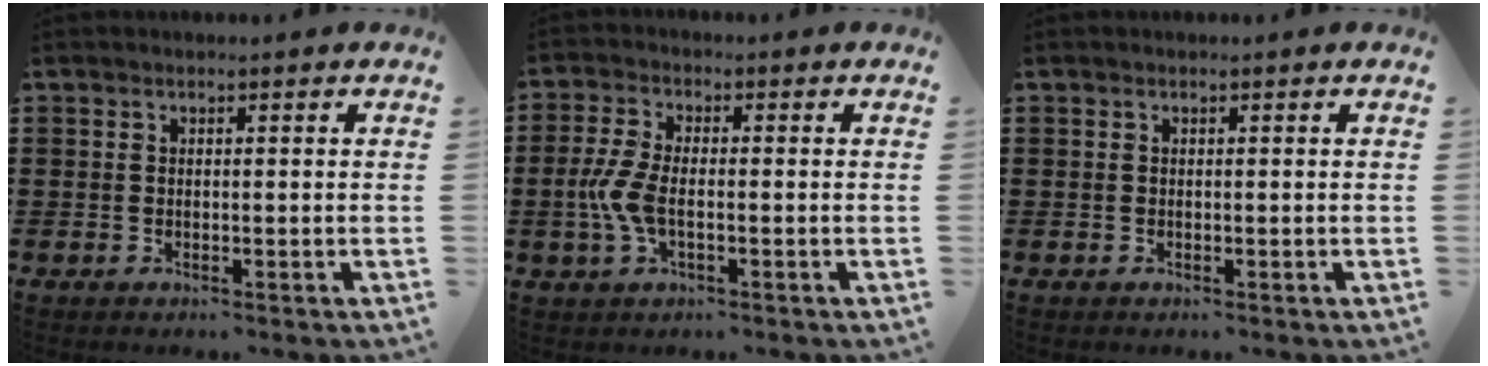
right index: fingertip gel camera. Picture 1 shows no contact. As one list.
[{"total": 5.4, "force": [-0.9, 2.5, 4.7], "torque": [-0.125, -0.009, -0.026]}, {"total": 0.0}]